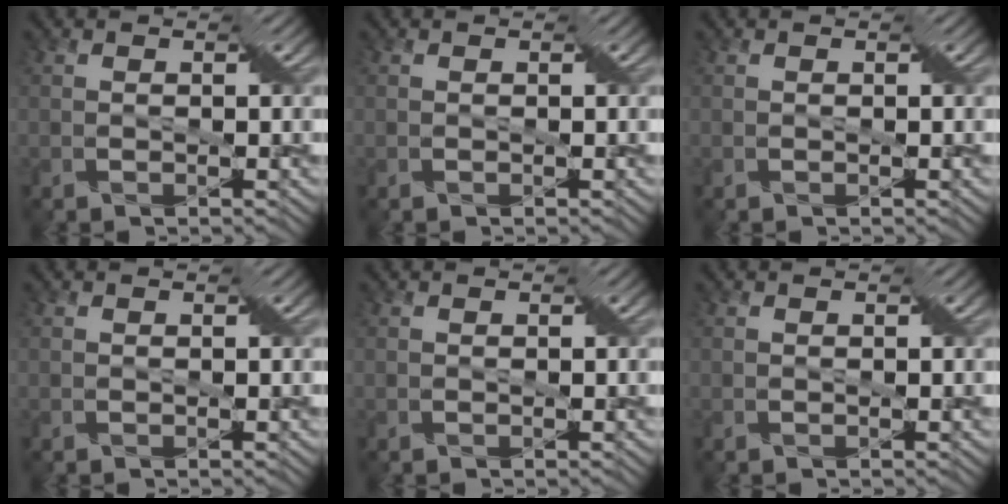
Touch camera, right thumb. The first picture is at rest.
{"total": 0.0}
{"total": 0.0}
{"total": 0.0}
{"total": 0.0}
{"total": 0.0}